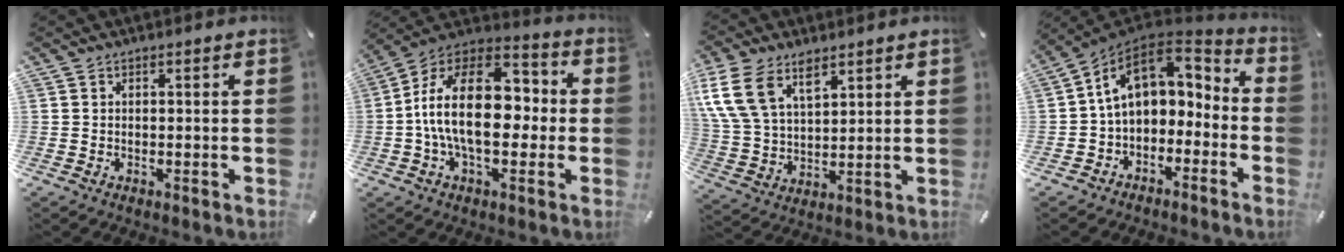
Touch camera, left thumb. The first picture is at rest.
{"total": 21.1, "force": [-0.9, 12.8, 16.8], "torque": [-0.303, 0.009, -0.019]}
{"total": 12.5, "force": [7.0, 7.2, 7.4], "torque": [-0.197, -0.020, 0.128]}
{"total": 12.9, "force": [3.0, 8.8, 8.9], "torque": [-0.161, -0.012, 0.053]}